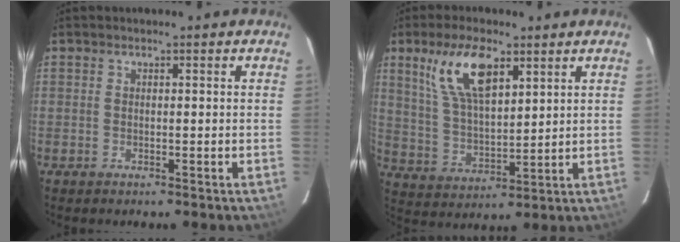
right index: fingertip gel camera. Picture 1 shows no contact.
{"total": 11.9, "force": [6.3, 4.8, 8.9], "torque": [-0.171, 0.013, 0.130]}